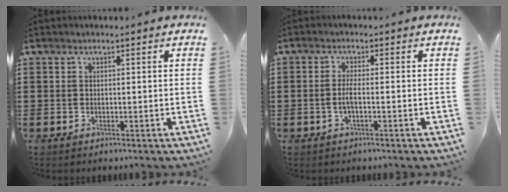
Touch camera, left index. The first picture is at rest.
{"total": 2.3, "force": [-0.7, 0.3, 2.1], "torque": [-0.056, -0.004, -0.019]}